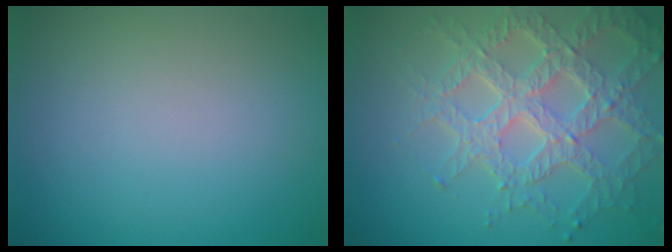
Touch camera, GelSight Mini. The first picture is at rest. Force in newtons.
{"total": 7.1, "press": 5.3, "slide": 4.7}